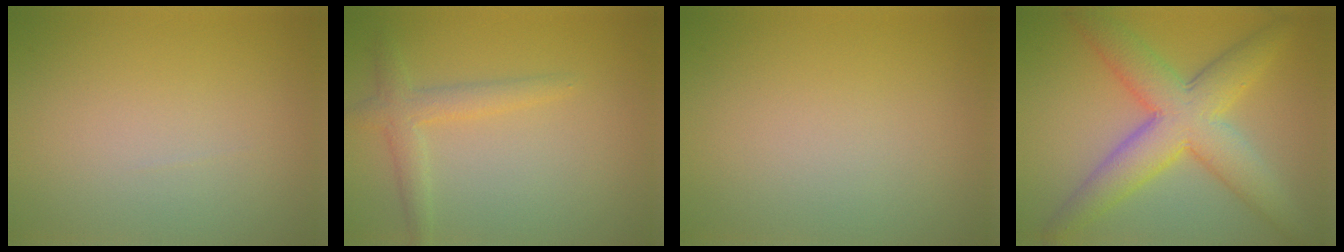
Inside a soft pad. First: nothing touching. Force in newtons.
{"total": 2.5, "press": 2.5, "slide": 0.1}
{"total": 0.0}
{"total": 8.2, "press": 8.2, "slide": 0.2}